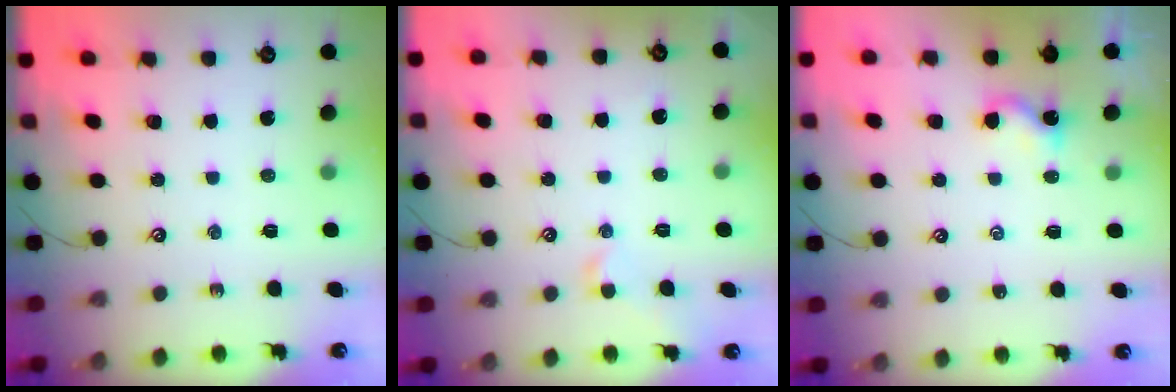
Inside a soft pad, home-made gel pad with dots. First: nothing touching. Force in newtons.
{"total": 0.5, "press": 0.5, "slide": 0.3}
{"total": 0.0}